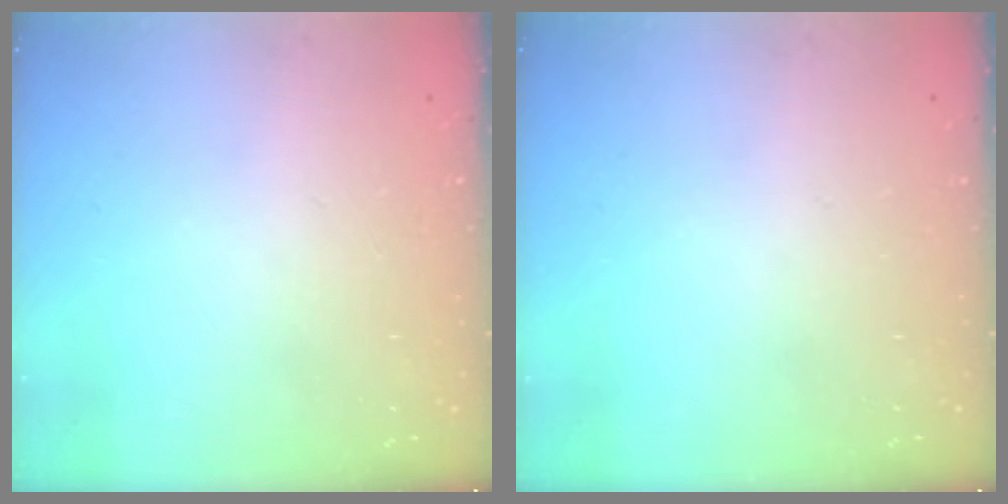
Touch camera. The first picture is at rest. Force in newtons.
{"total": 0.0}